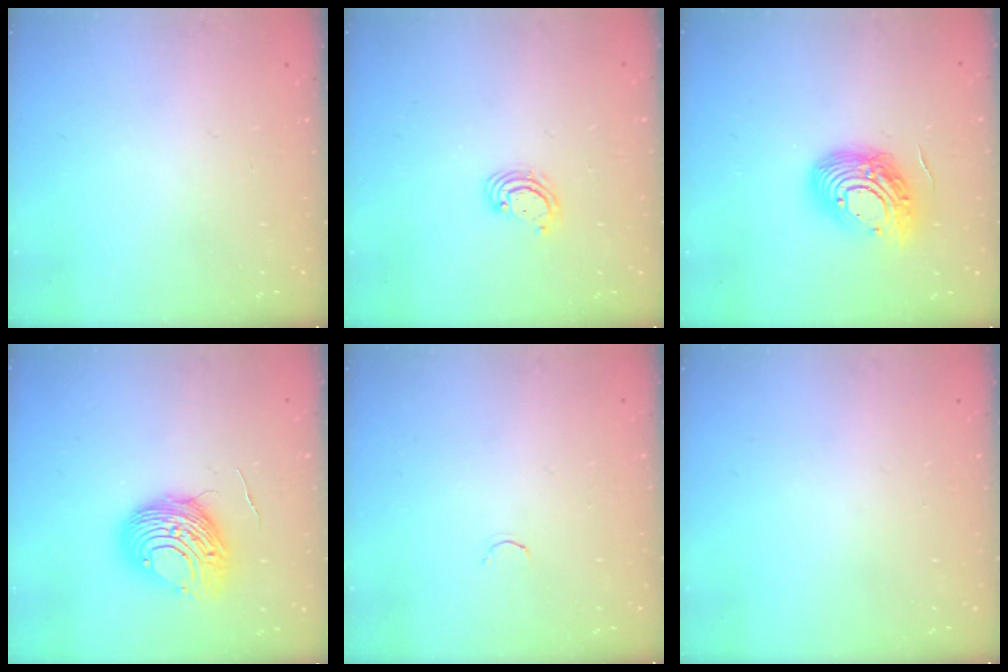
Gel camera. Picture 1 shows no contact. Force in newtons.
{"total": 3.0, "press": 2.9, "slide": 0.3}
{"total": 16.1, "press": 16.0, "slide": 1.1}
{"total": 11.2, "press": 11.2, "slide": 1.2}
{"total": 1.8, "press": 1.7, "slide": 0.4}
{"total": 0.0}